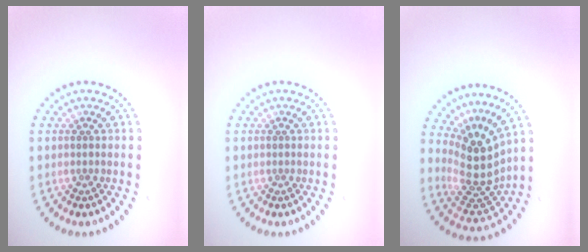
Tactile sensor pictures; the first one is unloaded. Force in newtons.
{"total": 0.0}
{"total": 4.7, "press": 3.4, "slide": 3.2}